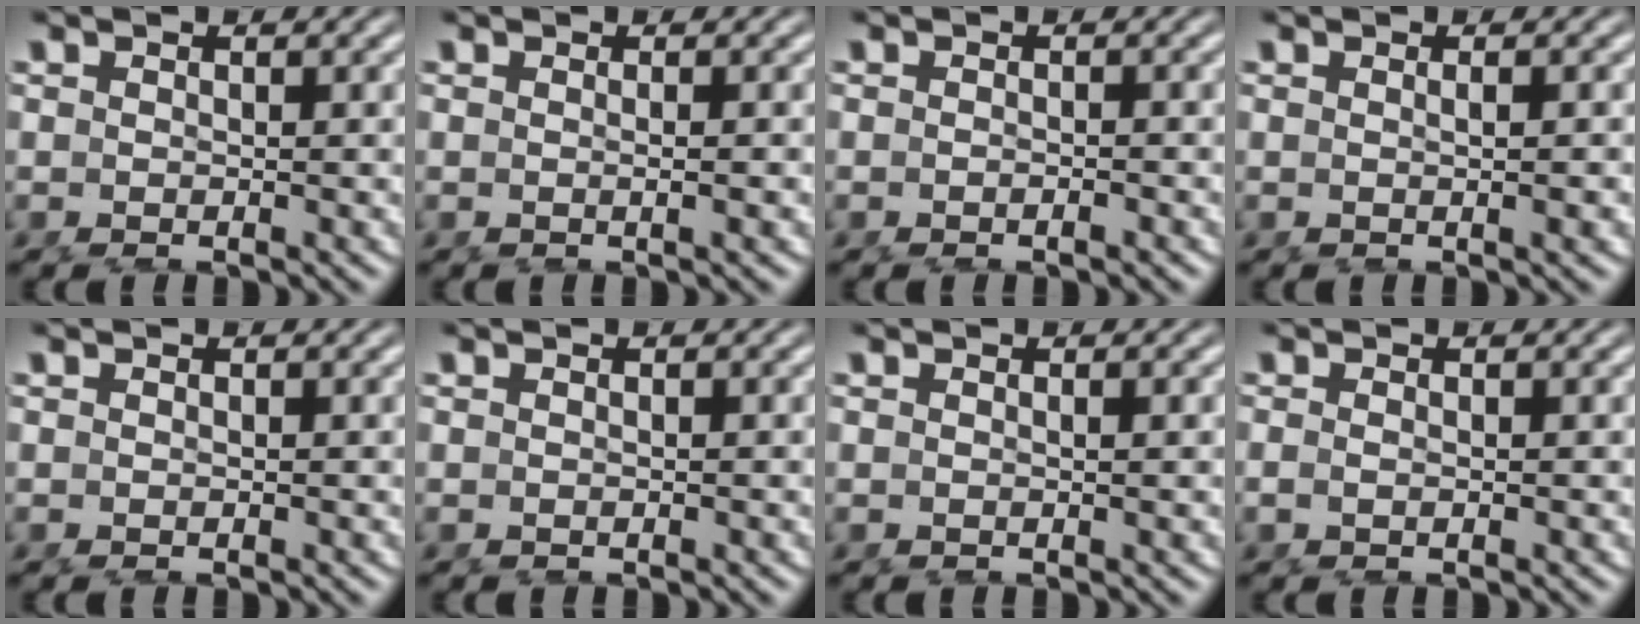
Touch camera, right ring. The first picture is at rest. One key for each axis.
{"total": 0.9, "fx": 0.0, "fy": -0.8, "fz": 0.4, "tx": -0.007, "ty": 0.003, "tz": -0.001}
{"total": 0.9, "fx": -0.7, "fy": 0.1, "fz": 0.5, "tx": -0.008, "ty": 0.009, "tz": -0.017}
{"total": 1.0, "fx": 0.2, "fy": -0.8, "fz": 0.5, "tx": -0.004, "ty": 0.005, "tz": 0.001}
{"total": 0.0}
{"total": 0.0}
{"total": 0.6, "fx": 0.3, "fy": -0.6, "fz": 0.1, "tx": -0.002, "ty": 0.003, "tz": 0.003}
{"total": 0.7, "fx": -0.1, "fy": -0.3, "fz": 0.6, "tx": -0.016, "ty": -0.002, "tz": 0.001}